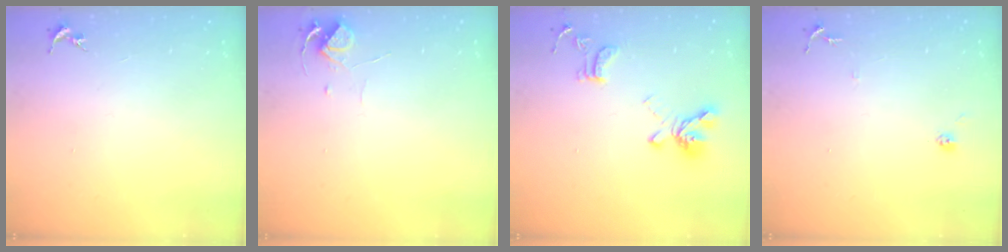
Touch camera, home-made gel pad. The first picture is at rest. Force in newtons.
{"total": 6.1, "press": 6.0, "slide": 0.4}
{"total": 15.4, "press": 15.3, "slide": 1.4}
{"total": 6.9, "press": 6.8, "slide": 0.6}